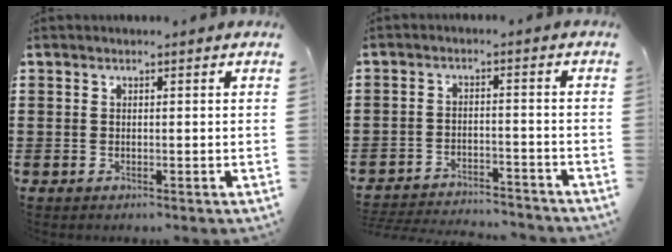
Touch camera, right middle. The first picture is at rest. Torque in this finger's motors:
{"motor_torque": [2.14, 0.00, 0.59, 0.12]}